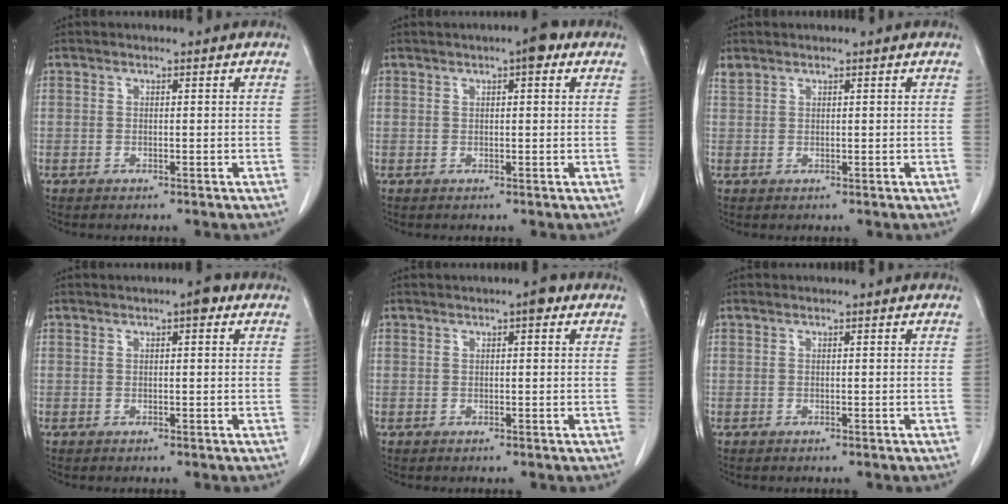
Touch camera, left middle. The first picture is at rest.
{"total": 3.1, "force": [1.7, 0.6, 2.6], "torque": [-0.040, 0.007, 0.019]}
{"total": 0.9, "force": [0.9, 0.2, 0.1], "torque": [-0.012, 0.008, 0.025]}
{"total": 2.2, "force": [1.1, 0.5, 1.8], "torque": [-0.029, 0.007, 0.012]}
{"total": 1.9, "force": [1.0, 0.4, 1.6], "torque": [-0.028, 0.005, 0.011]}
{"total": 0.0}